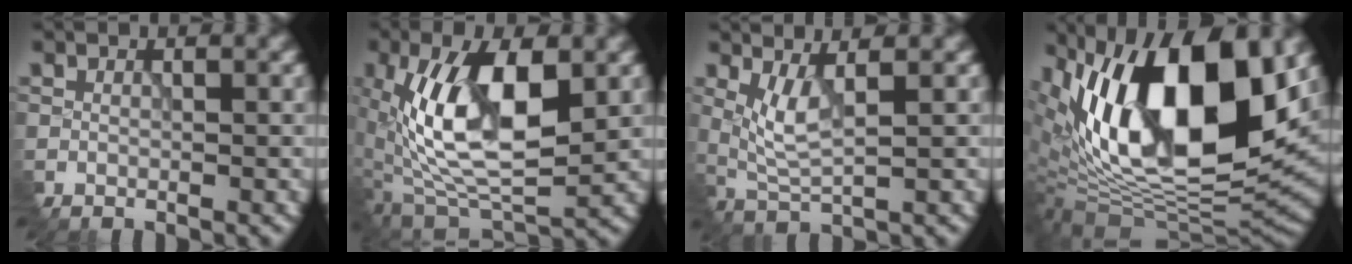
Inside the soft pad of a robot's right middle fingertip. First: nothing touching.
{"total": 11.5, "force": [0.3, 5.6, 10.0], "torque": [-0.180, 0.001, 0.004]}
{"total": 3.0, "force": [0.6, 0.9, 2.8], "torque": [-0.068, -0.008, 0.023]}
{"total": 16.7, "force": [4.6, 7.9, 13.9], "torque": [-0.230, 0.005, 0.063]}